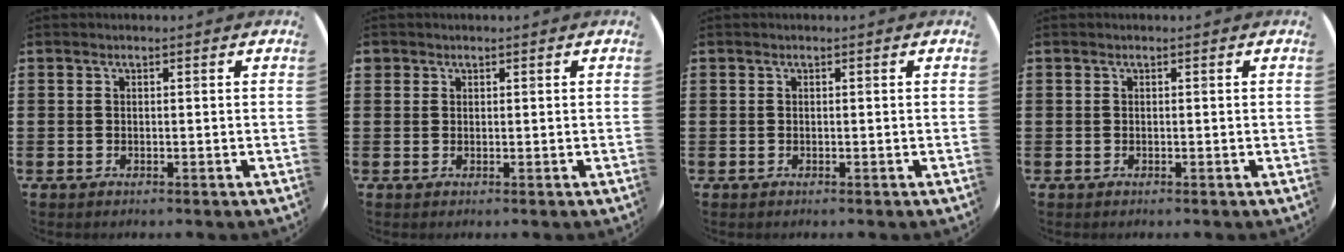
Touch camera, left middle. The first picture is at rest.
{"total": 0.7, "force": [0.6, 0.4, -0.1], "torque": [0.002, 0.004, 0.012]}
{"total": 0.0}
{"total": 0.0}